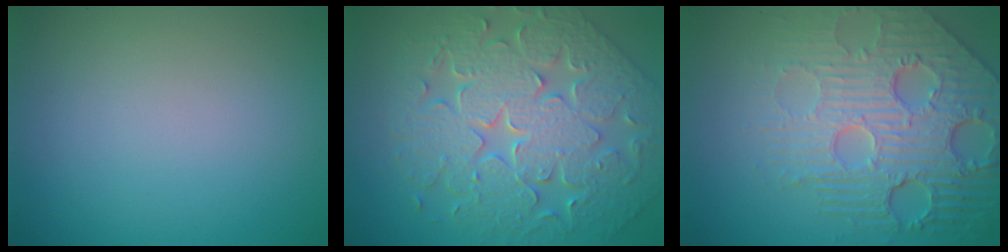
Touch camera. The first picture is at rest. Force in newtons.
{"total": 8.1, "press": 6.8, "slide": 4.4}
{"total": 8.1, "press": 5.8, "slide": 5.7}